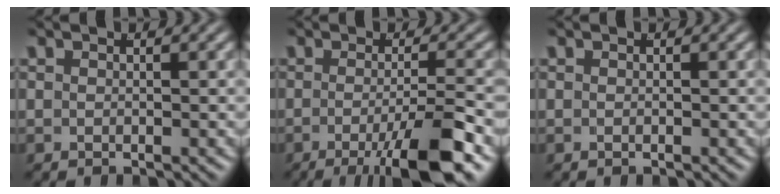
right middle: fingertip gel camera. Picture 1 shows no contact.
{"total": 7.2, "force": [-3.8, 1.2, 6.0], "torque": [-0.085, -0.015, -0.055]}
{"total": 0.0}